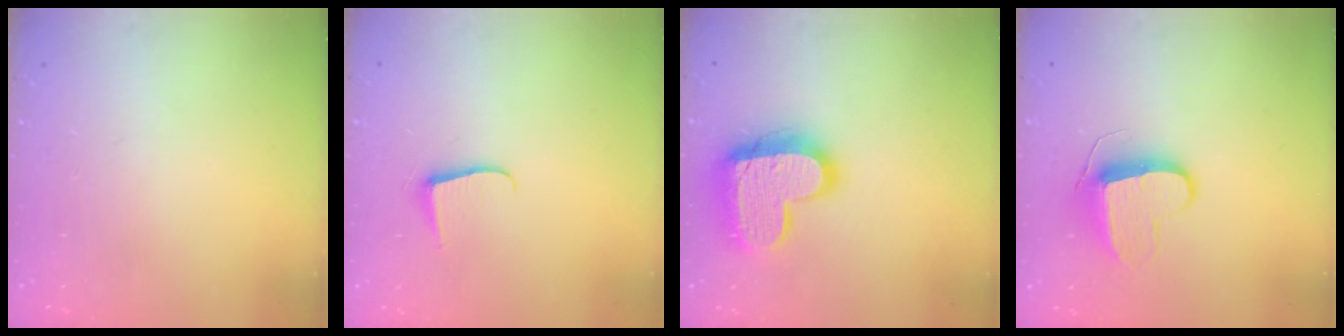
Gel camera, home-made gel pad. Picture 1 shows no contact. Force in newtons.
{"total": 5.6, "press": 5.6, "slide": 0.7}
{"total": 18.4, "press": 18.3, "slide": 1.7}
{"total": 10.1, "press": 10.1, "slide": 0.4}